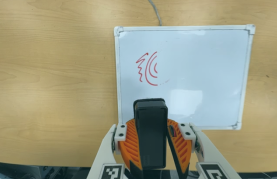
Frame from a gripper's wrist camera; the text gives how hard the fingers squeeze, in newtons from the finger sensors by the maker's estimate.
{"total": 10.3, "left": 10.2, "right": 10.5}